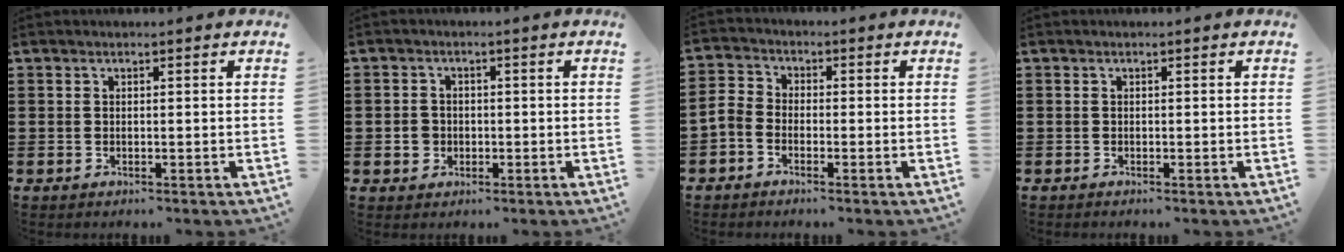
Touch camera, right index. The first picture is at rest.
{"total": 2.6, "force": [-0.6, 2.4, 0.7], "torque": [-0.021, 0.006, -0.015]}
{"total": 2.7, "force": [-2.2, 1.3, 0.9], "torque": [-0.035, 0.000, -0.049]}
{"total": 0.0}